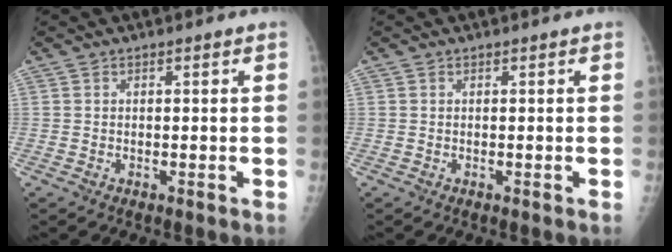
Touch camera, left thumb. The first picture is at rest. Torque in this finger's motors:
{"motor_torque": [0.00, 0.00, -0.01, -0.01, 0.00]}